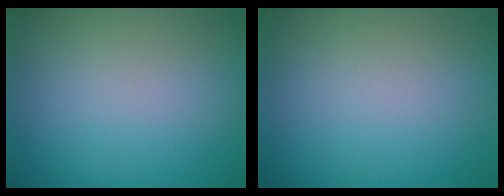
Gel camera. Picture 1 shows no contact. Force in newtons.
{"total": 0.0}